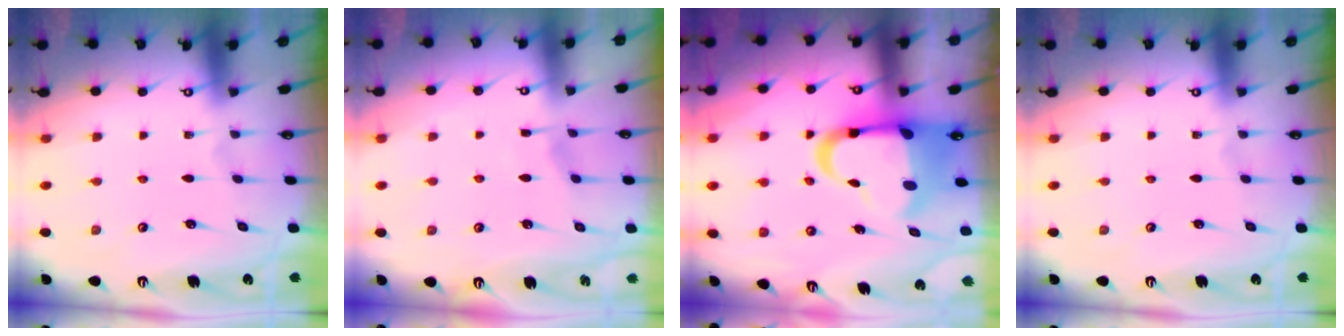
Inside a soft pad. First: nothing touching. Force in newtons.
{"total": 3.0, "press": 3.0, "slide": 0.4}
{"total": 13.1, "press": 13.0, "slide": 2.0}
{"total": 0.0}